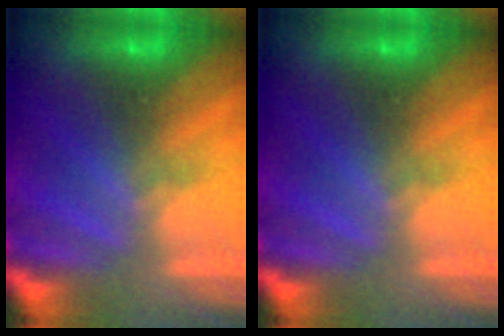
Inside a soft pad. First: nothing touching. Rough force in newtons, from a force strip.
{"total": 0.0}